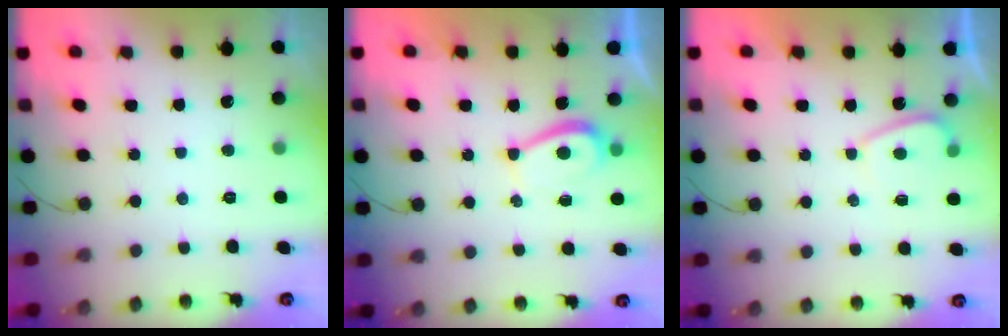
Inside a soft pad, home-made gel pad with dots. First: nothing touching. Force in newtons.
{"total": 3.2, "press": 3.2, "slide": 0.6}
{"total": 1.9, "press": 1.7, "slide": 0.7}